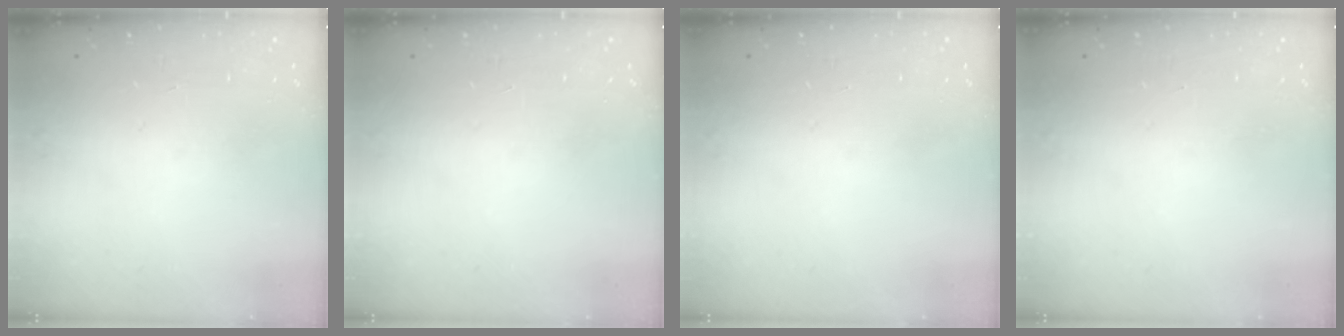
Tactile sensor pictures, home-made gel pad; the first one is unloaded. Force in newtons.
{"total": 0.0}
{"total": 0.0}
{"total": 0.0}